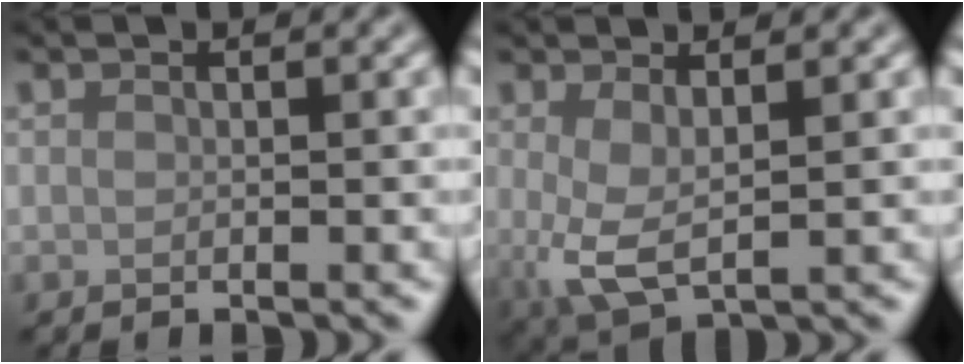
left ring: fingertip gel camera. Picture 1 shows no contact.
{"total": 3.6, "force": [0.3, 1.3, 3.3], "torque": [-0.073, -0.011, 0.007]}